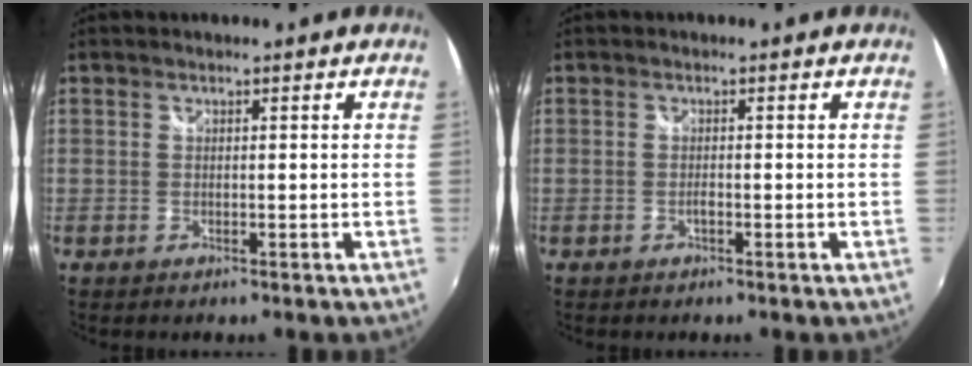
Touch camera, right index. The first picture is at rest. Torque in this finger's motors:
{"motor_torque": [0.17, 0.08, 0.17, 0.03]}